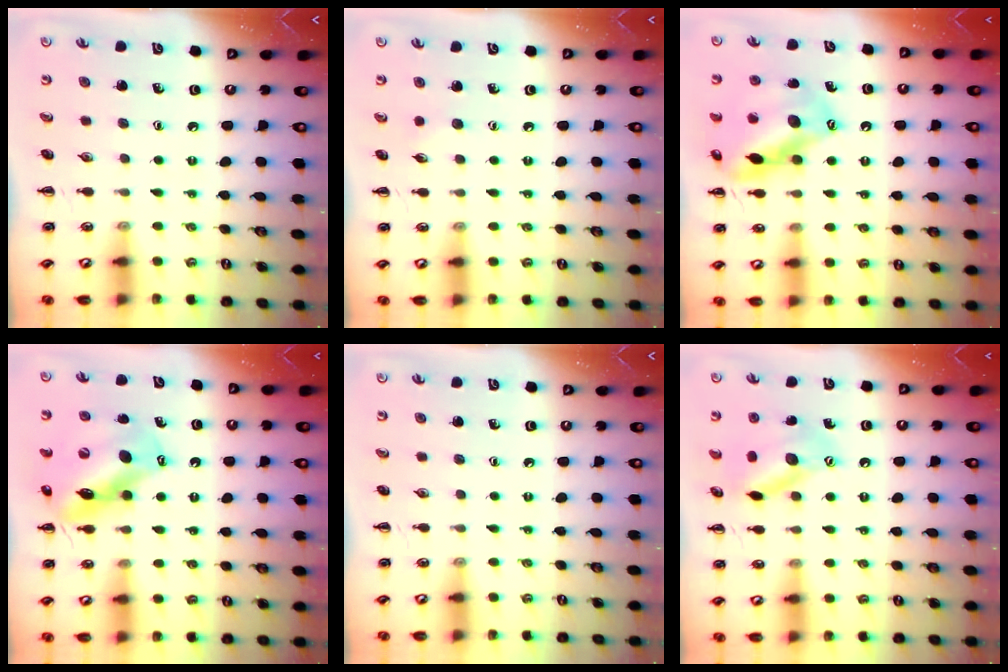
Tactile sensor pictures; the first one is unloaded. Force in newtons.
{"total": 3.8, "press": 3.7, "slide": 0.9}
{"total": 15.7, "press": 15.5, "slide": 2.4}
{"total": 13.1, "press": 12.5, "slide": 3.7}
{"total": 0.0}
{"total": 13.1, "press": 13.1, "slide": 0.6}